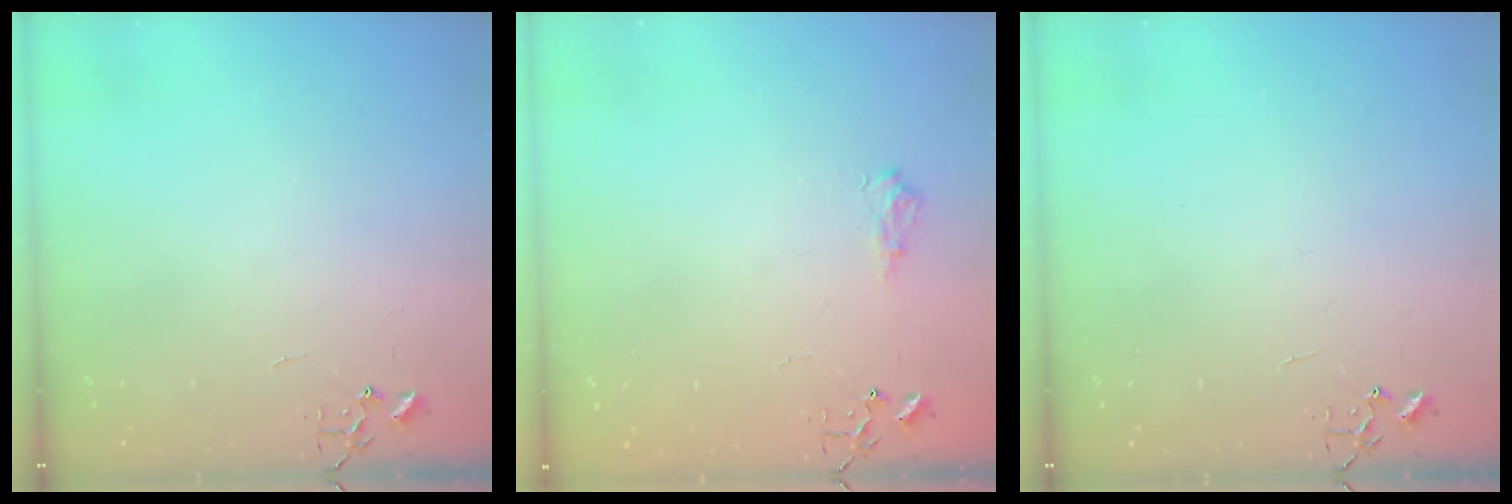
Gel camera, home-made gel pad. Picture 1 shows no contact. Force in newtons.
{"total": 7.4, "press": 7.4, "slide": 0.9}
{"total": 0.0}